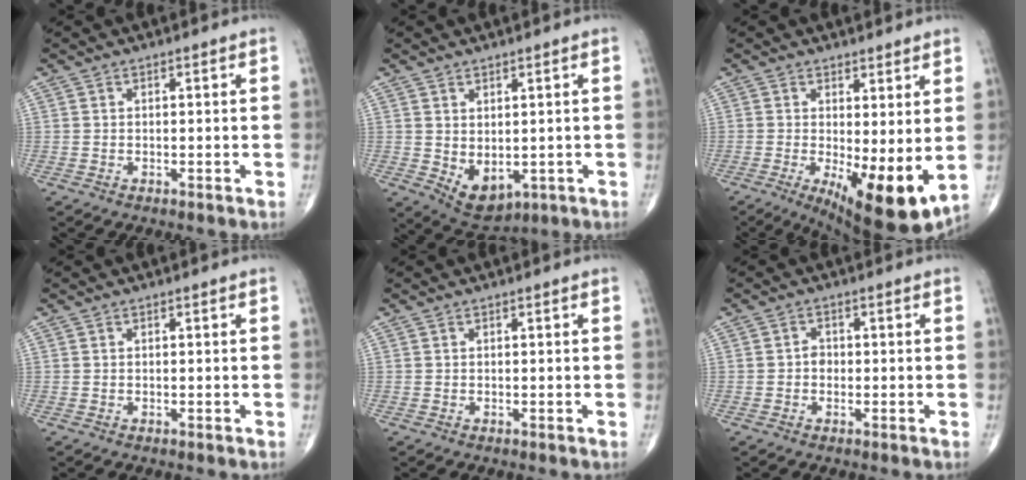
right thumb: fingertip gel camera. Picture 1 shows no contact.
{"total": 6.8, "force": [-0.7, 4.3, 5.3], "torque": [-0.067, -0.008, 0.014]}
{"total": 12.0, "force": [-1.0, 4.0, 11.3], "torque": [-0.166, -0.029, -0.003]}
{"total": 0.0}
{"total": 0.0}
{"total": 1.7, "force": [-0.4, 1.4, 0.8], "torque": [0.000, 0.007, -0.009]}